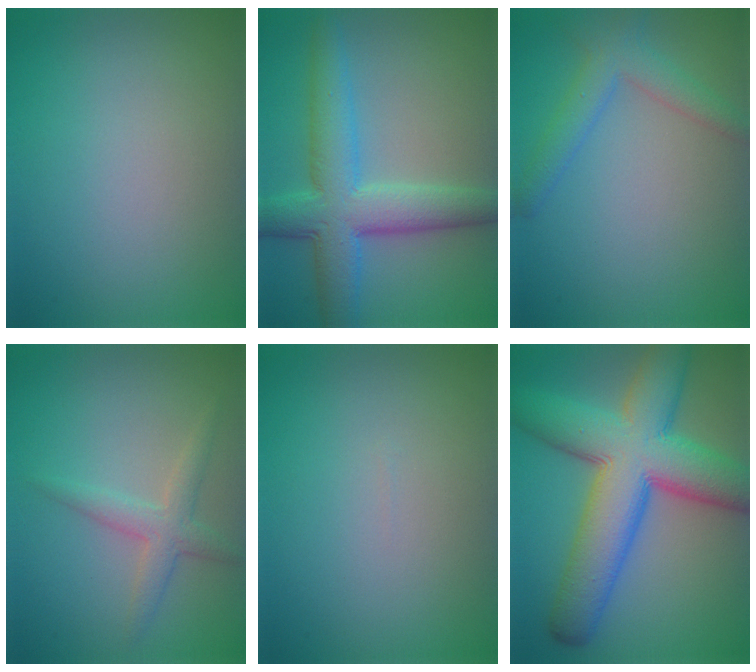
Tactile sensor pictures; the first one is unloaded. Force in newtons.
{"total": 7.2, "press": 7.2, "slide": 0.3}
{"total": 3.3, "press": 3.3, "slide": 0.1}
{"total": 2.5, "press": 2.5, "slide": 0.0}
{"total": 0.0}
{"total": 12.2, "press": 12.2, "slide": 0.3}